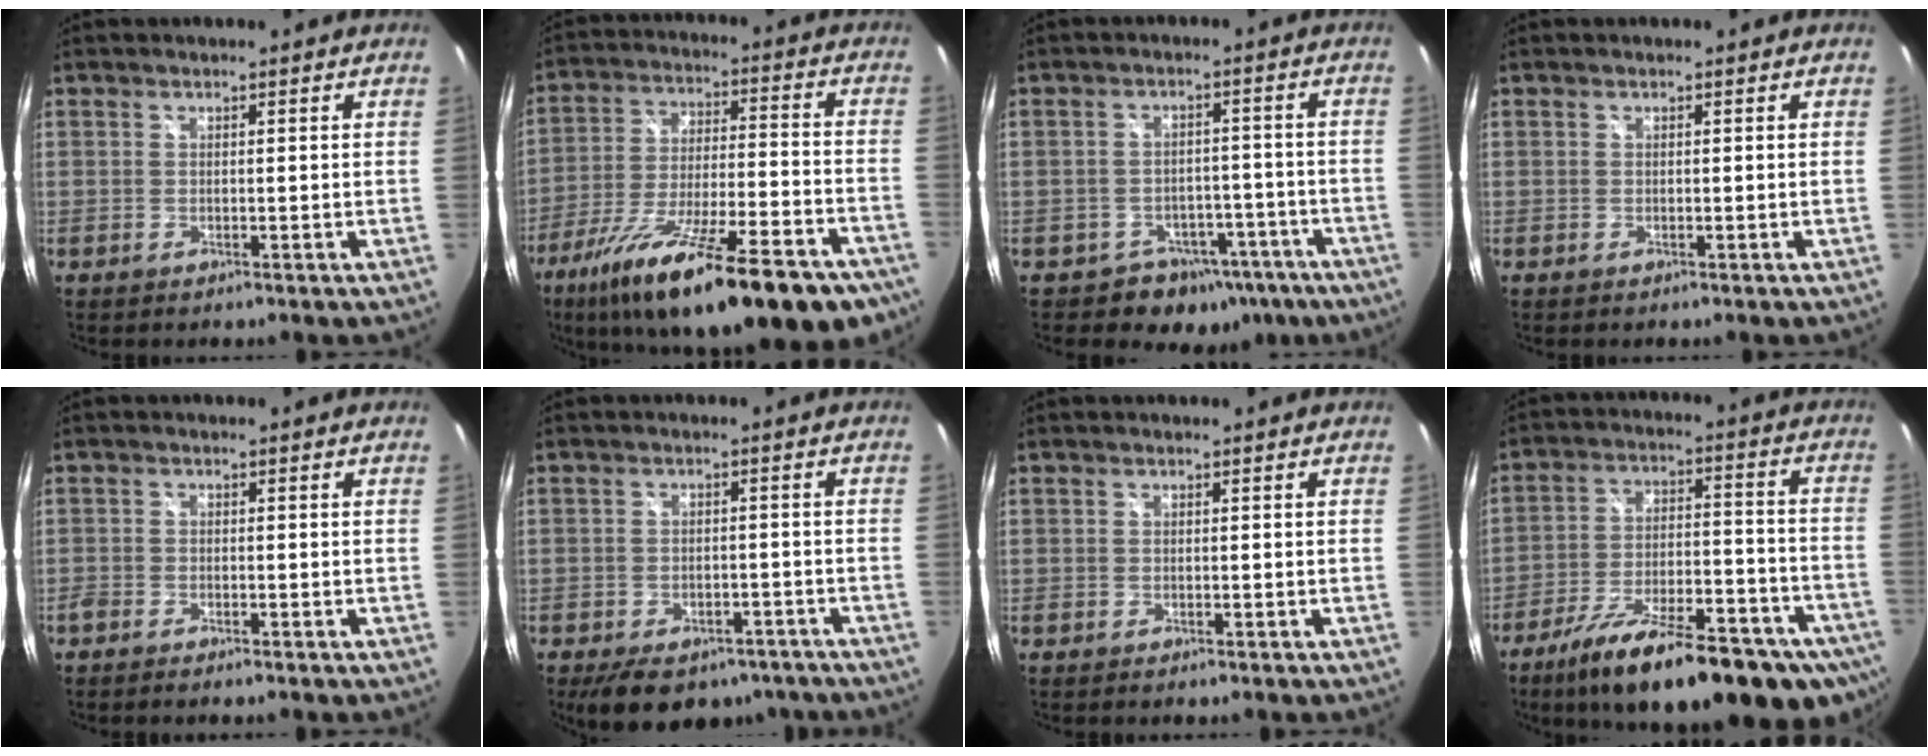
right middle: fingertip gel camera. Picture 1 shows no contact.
{"total": 29.6, "force": [-20.5, 7.6, 19.9], "torque": [-0.330, -0.062, -0.298]}
{"total": 10.0, "force": [-6.6, 7.2, 2.4], "torque": [-0.037, 0.029, -0.064]}
{"total": 0.0}
{"total": 2.2, "force": [-2.0, 0.5, 0.9], "torque": [-0.029, -0.008, -0.039]}
{"total": 13.6, "force": [-9.8, 7.0, 6.4], "torque": [-0.129, 0.000, -0.122]}
{"total": 0.6, "force": [-0.5, 0.1, 0.2], "torque": [-0.004, -0.003, -0.011]}
{"total": 27.3, "force": [-18.5, 8.2, 18.3], "torque": [-0.285, -0.046, -0.260]}